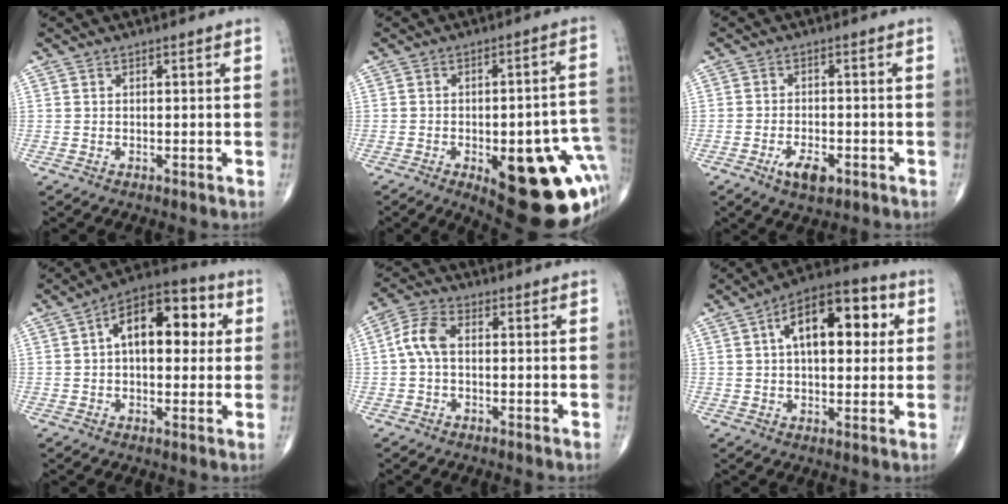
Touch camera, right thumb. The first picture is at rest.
{"total": 23.6, "force": [-7.1, 8.4, 20.9], "torque": [-0.202, 0.018, -0.067]}
{"total": 5.2, "force": [-2.6, 2.4, 3.8], "torque": [-0.062, 0.005, -0.041]}
{"total": 14.9, "force": [3.0, 8.1, 12.1], "torque": [-0.155, 0.029, 0.038]}
{"total": 5.7, "force": [0.0, 3.3, 4.7], "torque": [-0.099, 0.019, -0.007]}
{"total": 16.4, "force": [4.2, 8.3, 13.5], "torque": [-0.174, 0.022, 0.057]}